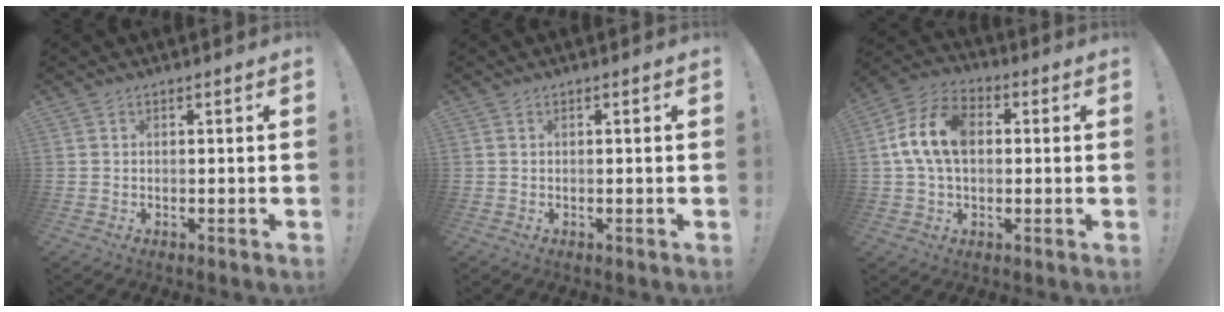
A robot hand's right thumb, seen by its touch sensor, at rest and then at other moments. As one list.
[{"total": 0.8, "force": [-0.1, -0.6, 0.5], "torque": [-0.009, -0.003, -0.002]}, {"total": 14.0, "force": [1.6, 9.5, 10.0], "torque": [-0.202, 0.017, 0.033]}]